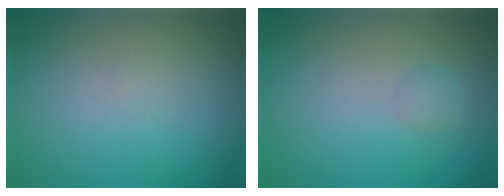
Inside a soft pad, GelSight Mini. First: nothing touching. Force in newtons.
{"total": 1.0, "press": 1.0, "slide": 0.1}